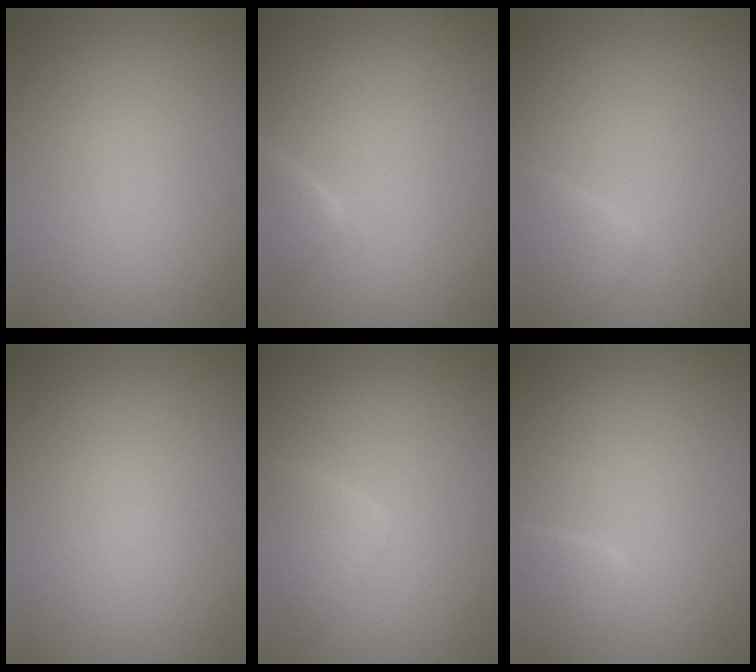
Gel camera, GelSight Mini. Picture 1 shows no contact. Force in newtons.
{"total": 2.0, "press": 2.0, "slide": 0.1}
{"total": 1.6, "press": 1.6, "slide": 0.1}
{"total": 0.0}
{"total": 2.3, "press": 2.3, "slide": 0.1}
{"total": 1.5, "press": 1.5, "slide": 0.0}